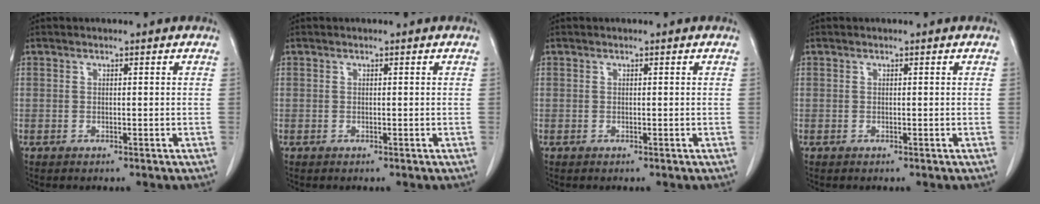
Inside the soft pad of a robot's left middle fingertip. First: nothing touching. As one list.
[{"total": 0.0}, {"total": 0.0}, {"total": 0.0}]